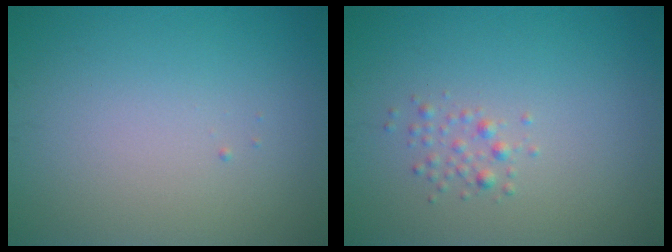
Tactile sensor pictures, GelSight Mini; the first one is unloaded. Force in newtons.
{"total": 1.2, "press": 1.2, "slide": 0.0}